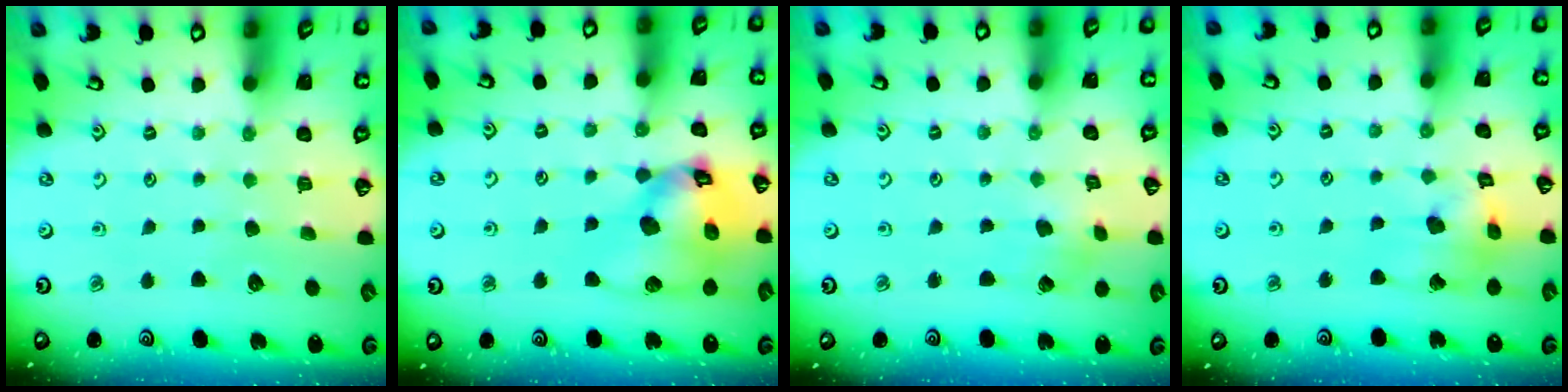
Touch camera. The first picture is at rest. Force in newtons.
{"total": 16.7, "press": 16.5, "slide": 2.3}
{"total": 2.3, "press": 2.3, "slide": 0.4}
{"total": 12.5, "press": 12.4, "slide": 1.9}